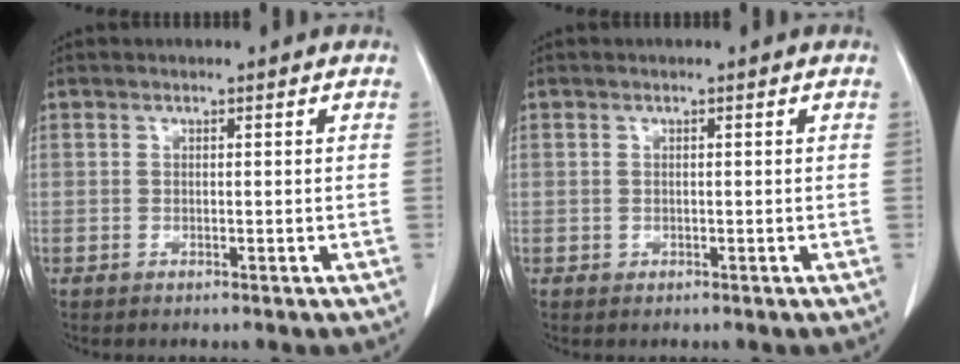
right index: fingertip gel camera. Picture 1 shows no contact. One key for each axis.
{"total": 0.5, "fx": 0.0, "fy": 0.5, "fz": 0.0, "tx": -0.001, "ty": 0.002, "tz": 0.000}